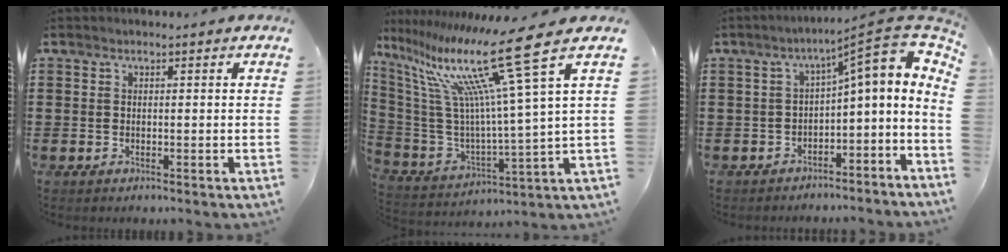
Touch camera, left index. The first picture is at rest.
{"total": 18.5, "force": [11.4, 1.1, 14.6], "torque": [-0.303, -0.083, 0.168]}
{"total": 4.5, "force": [-1.7, 0.9, 4.0], "torque": [-0.054, -0.010, -0.051]}